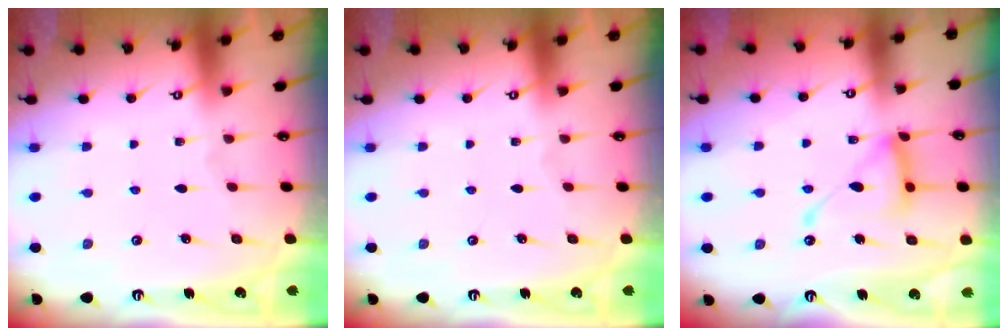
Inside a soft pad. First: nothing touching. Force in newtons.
{"total": 0.0}
{"total": 13.9, "press": 13.8, "slide": 1.0}